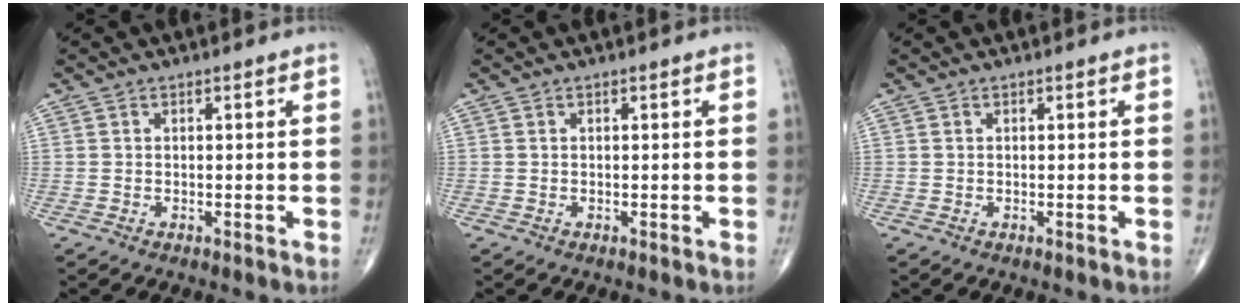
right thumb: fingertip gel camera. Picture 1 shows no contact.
{"total": 0.0}
{"total": 0.0}